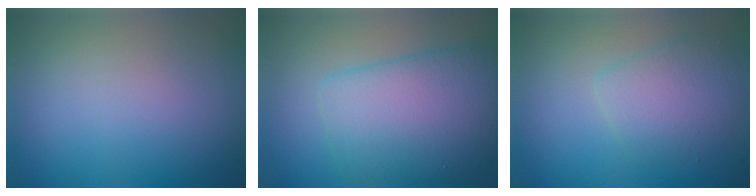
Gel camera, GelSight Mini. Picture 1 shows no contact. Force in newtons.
{"total": 6.7, "press": 6.7, "slide": 0.1}
{"total": 2.8, "press": 2.8, "slide": 0.1}